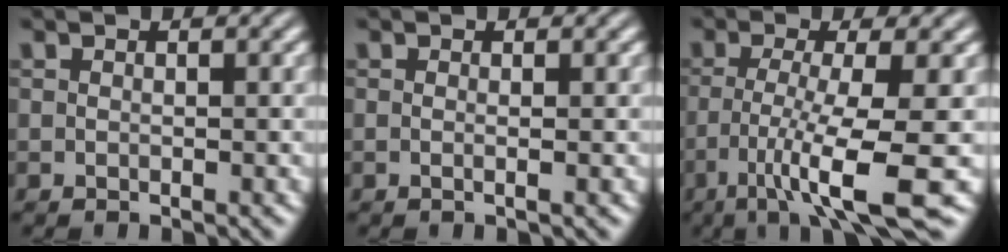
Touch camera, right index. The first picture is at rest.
{"total": 0.8, "force": [-0.3, -0.4, 0.6], "torque": [-0.016, -0.008, -0.003]}
{"total": 7.1, "force": [-3.3, 0.5, 6.3], "torque": [-0.110, -0.033, -0.037]}